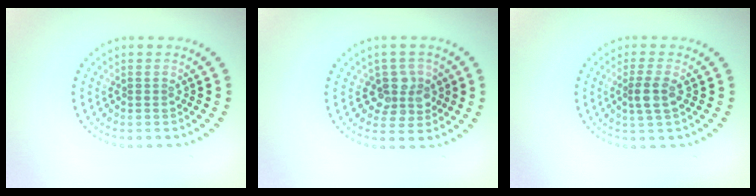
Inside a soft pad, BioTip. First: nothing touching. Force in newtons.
{"total": 3.0, "press": 2.6, "slide": 1.4}
{"total": 2.1, "press": 1.8, "slide": 1.1}